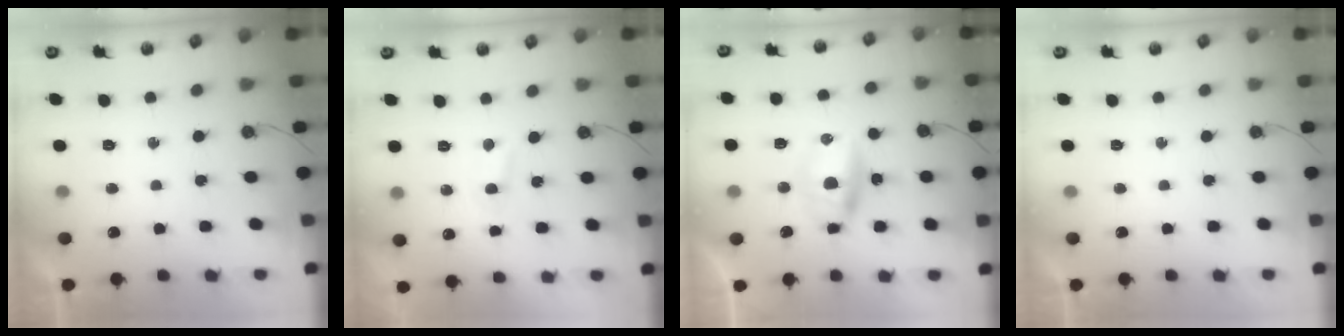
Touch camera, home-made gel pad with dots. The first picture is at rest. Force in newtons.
{"total": 2.8, "press": 2.7, "slide": 0.7}
{"total": 8.7, "press": 8.0, "slide": 3.5}
{"total": 0.0}